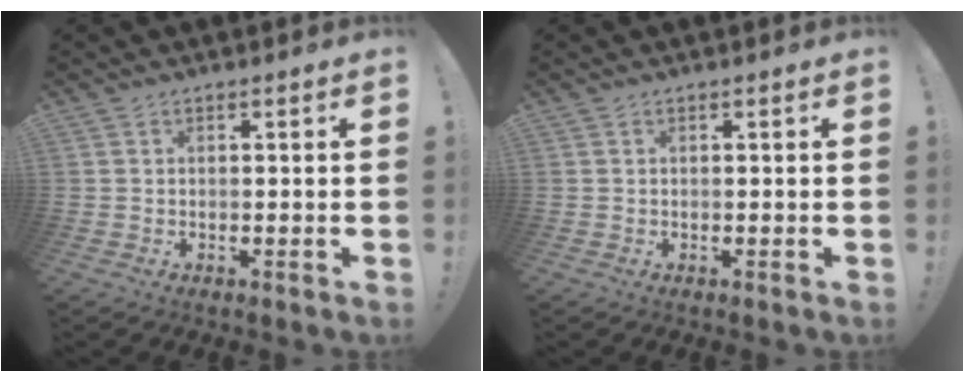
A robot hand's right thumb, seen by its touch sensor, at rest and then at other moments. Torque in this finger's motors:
{"motor_torque": [-0.22, -0.02, -0.09, 0.09, 0.03]}